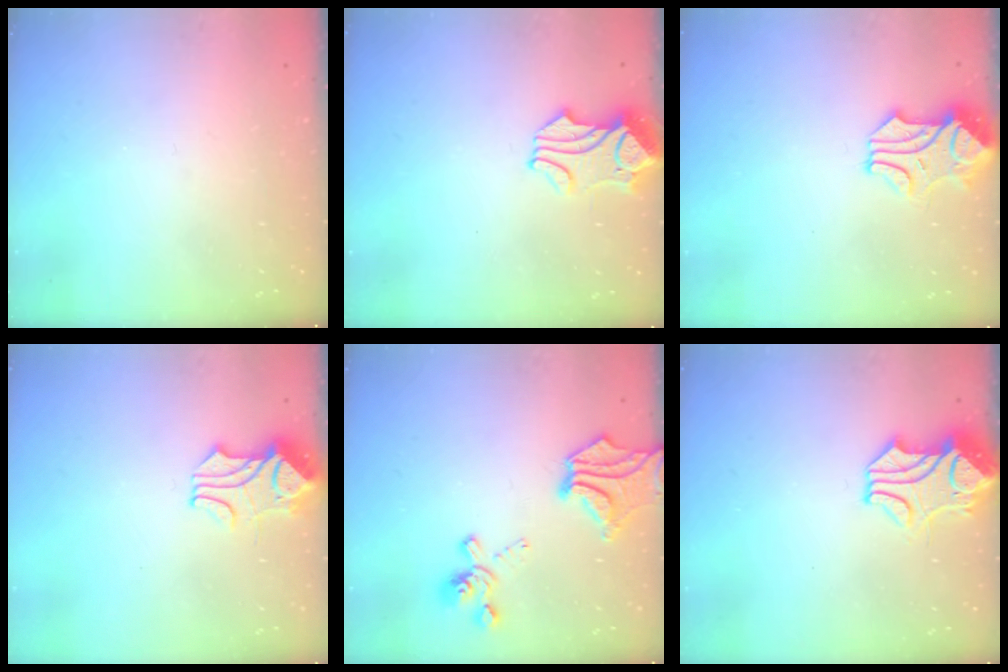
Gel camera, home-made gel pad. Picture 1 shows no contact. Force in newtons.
{"total": 3.0, "press": 2.8, "slide": 0.9}
{"total": 1.2, "press": 0.7, "slide": 1.0}
{"total": 1.8, "press": 1.4, "slide": 1.2}
{"total": 6.3, "press": 5.5, "slide": 3.0}
{"total": 2.1, "press": 1.9, "slide": 1.0}